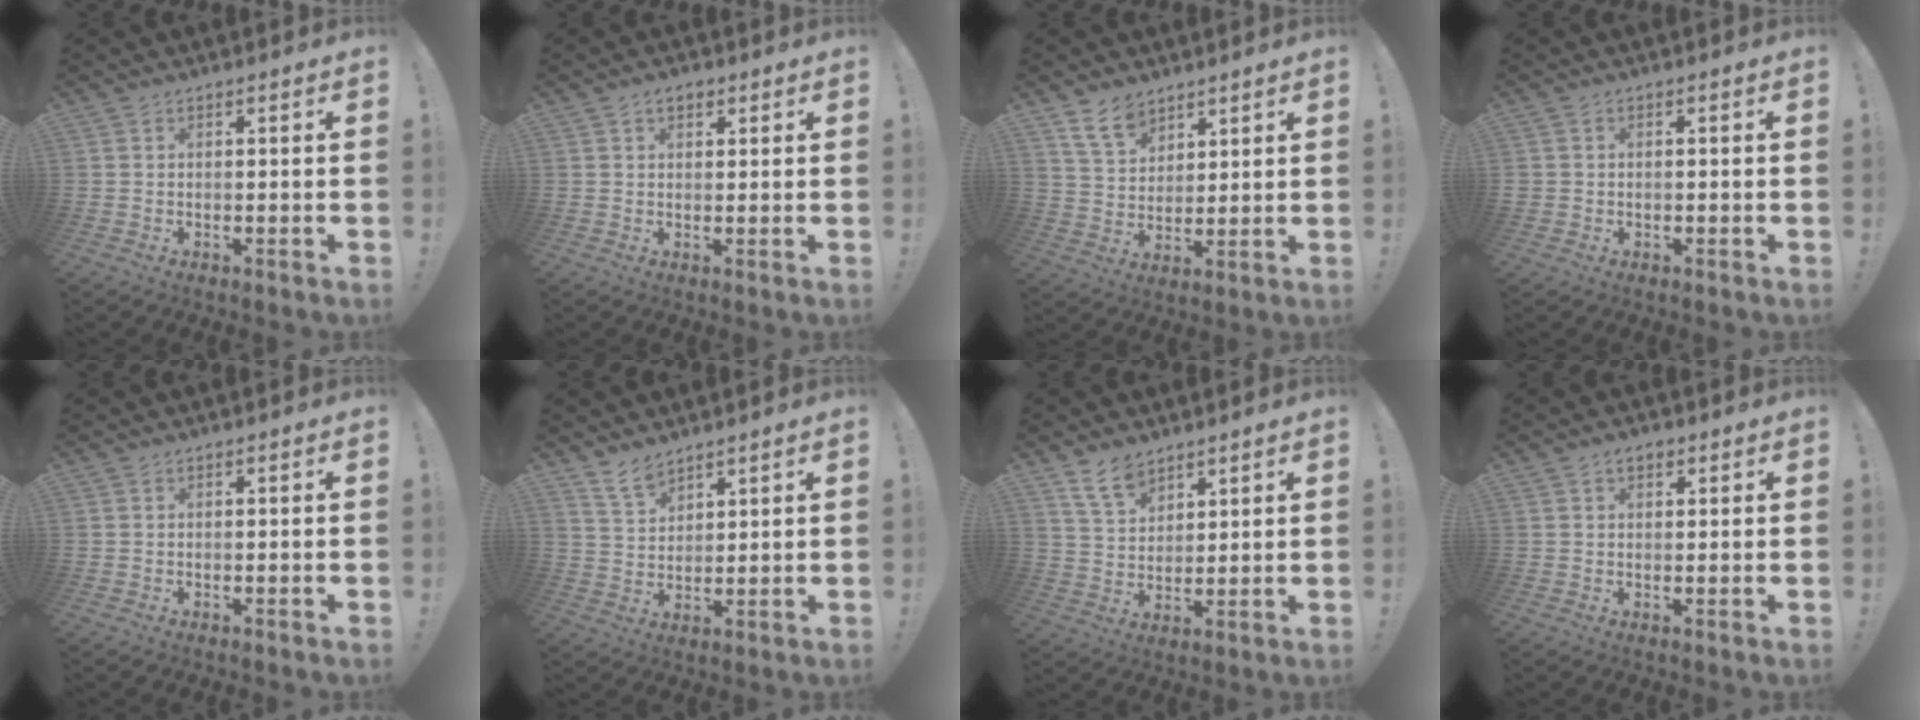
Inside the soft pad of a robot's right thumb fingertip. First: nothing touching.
{"total": 2.8, "force": [1.4, 1.8, 1.7], "torque": [-0.023, -0.003, 0.024]}
{"total": 9.1, "force": [6.9, 5.0, 3.3], "torque": [-0.065, -0.037, 0.134]}
{"total": 1.3, "force": [-0.6, 1.0, 0.5], "torque": [-0.011, 0.005, -0.011]}
{"total": 0.0}
{"total": 6.2, "force": [5.4, 2.3, 2.0], "torque": [-0.036, -0.035, 0.101]}
{"total": 8.2, "force": [6.5, 4.1, 3.1], "torque": [-0.065, -0.033, 0.125]}
{"total": 2.5, "force": [1.4, 1.5, 1.5], "torque": [-0.017, -0.003, 0.022]}